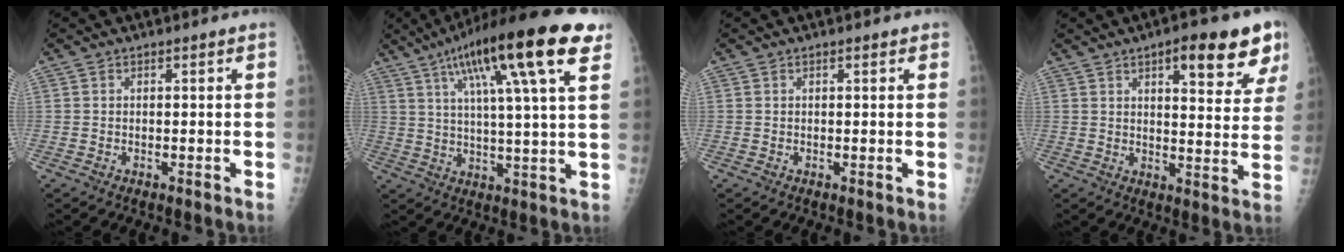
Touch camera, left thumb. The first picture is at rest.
{"total": 21.4, "force": [10.7, 3.7, 18.2], "torque": [-0.285, -0.003, 0.163]}
{"total": 1.0, "force": [0.5, 0.4, 0.7], "torque": [-0.009, 0.000, 0.004]}
{"total": 13.8, "force": [7.7, 4.4, 10.6], "torque": [-0.099, -0.030, 0.098]}